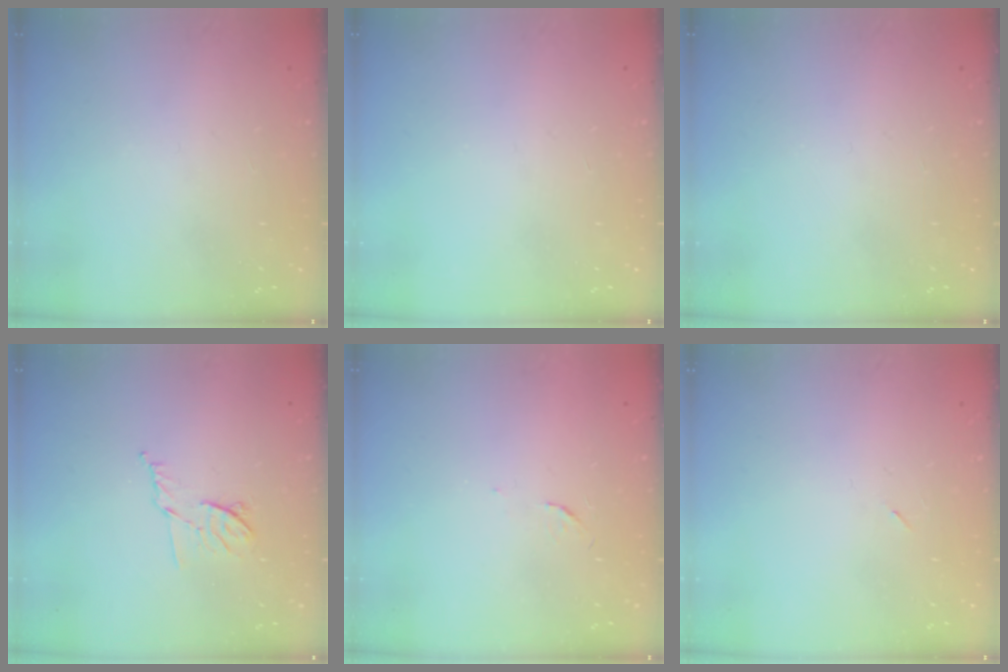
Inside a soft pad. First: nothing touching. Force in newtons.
{"total": 0.0}
{"total": 0.0}
{"total": 7.4, "press": 7.3, "slide": 1.2}
{"total": 3.2, "press": 3.2, "slide": 0.4}
{"total": 2.2, "press": 1.9, "slide": 1.2}